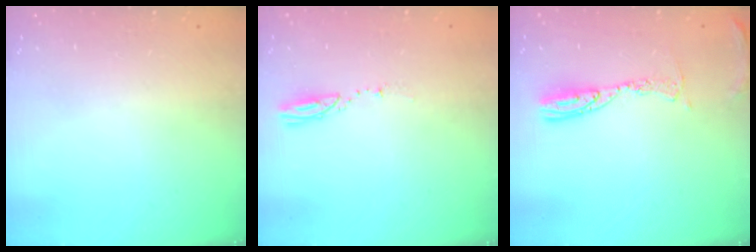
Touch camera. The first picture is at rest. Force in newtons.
{"total": 3.1, "press": 3.1, "slide": 0.3}
{"total": 9.5, "press": 9.4, "slide": 0.9}